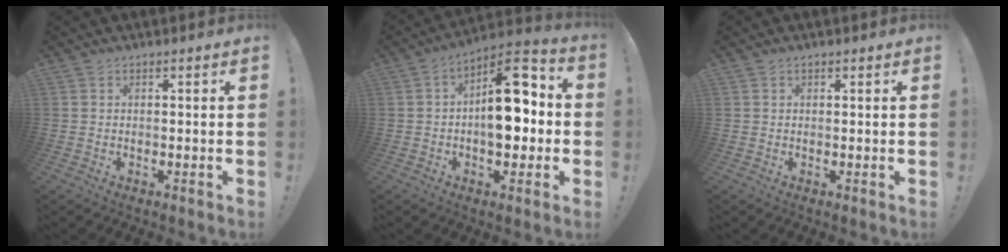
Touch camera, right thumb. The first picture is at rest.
{"total": 17.1, "force": [0.4, 9.8, 14.1], "torque": [-0.179, 0.009, 0.008]}
{"total": 0.5, "force": [0.4, 0.2, 0.2], "torque": [0.003, -0.003, 0.007]}